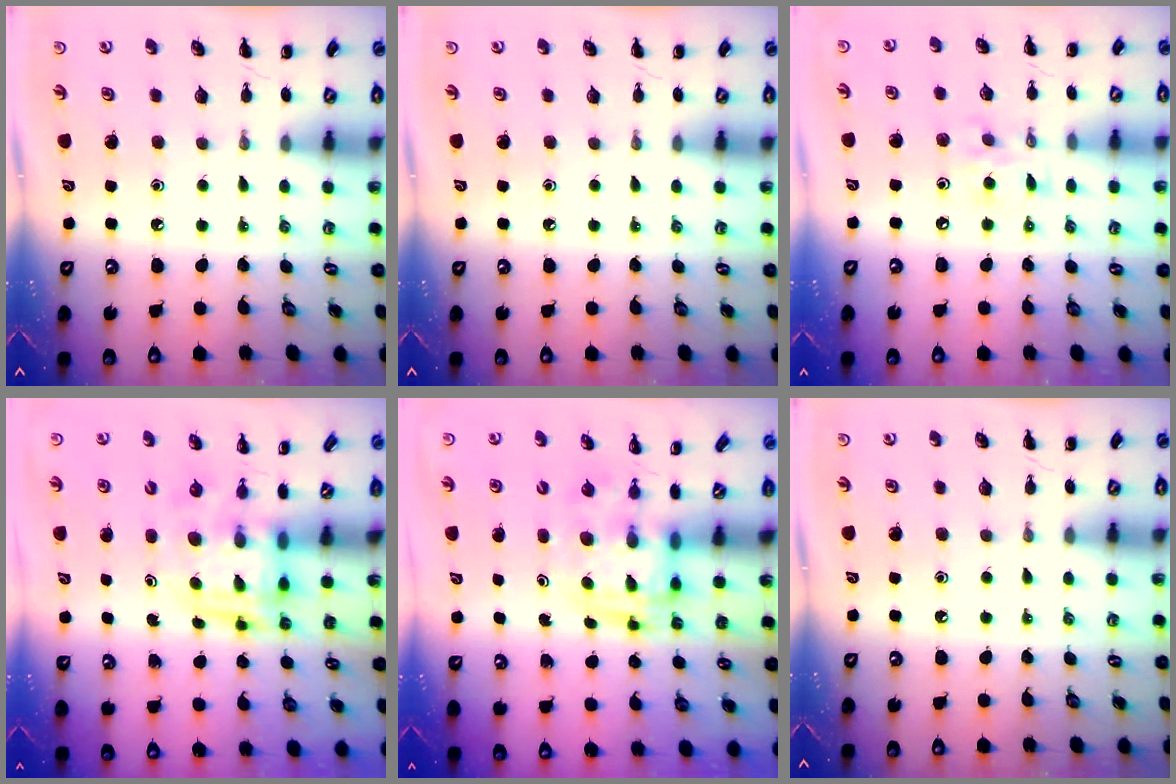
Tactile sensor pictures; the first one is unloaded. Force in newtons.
{"total": 0.0}
{"total": 7.4, "press": 7.3, "slide": 0.7}
{"total": 3.9, "press": 3.8, "slide": 0.7}
{"total": 2.9, "press": 2.9, "slide": 0.5}
{"total": 0.0}